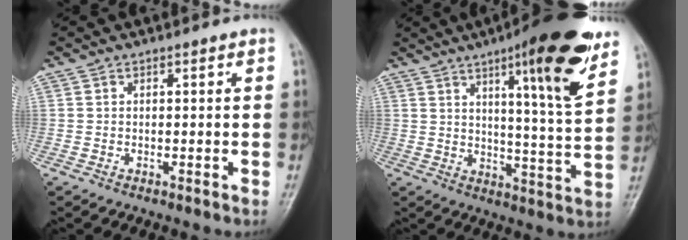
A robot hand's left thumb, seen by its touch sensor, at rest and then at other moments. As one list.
[{"total": 17.6, "force": [9.9, 2.7, 14.2], "torque": [-0.180, -0.054, 0.143]}]